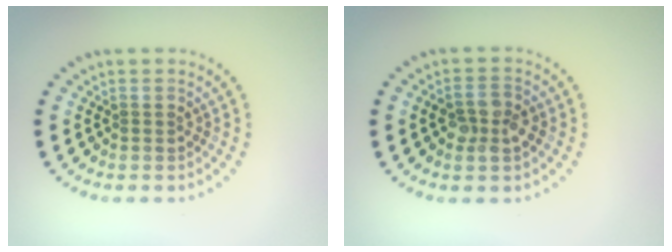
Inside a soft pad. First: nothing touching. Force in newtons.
{"total": 2.6, "press": 2.5, "slide": 0.7}